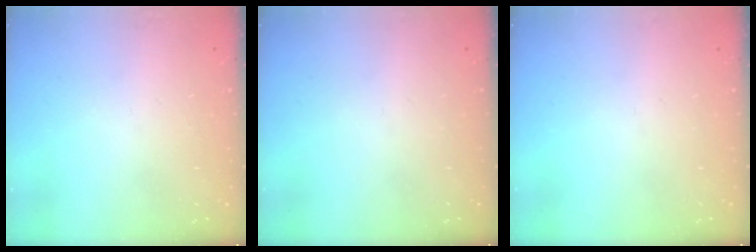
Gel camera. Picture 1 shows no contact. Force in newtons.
{"total": 0.0}
{"total": 0.0}